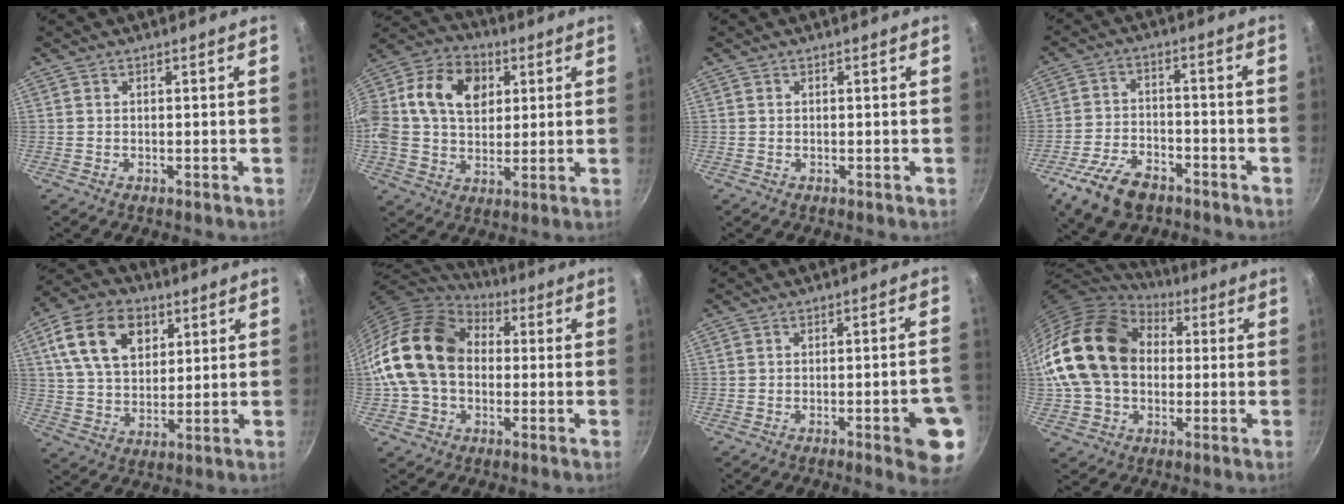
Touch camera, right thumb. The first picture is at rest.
{"total": 20.8, "force": [4.9, 15.1, 13.5], "torque": [-0.241, 0.025, 0.071]}
{"total": 0.0}
{"total": 11.1, "force": [-6.9, 6.0, 6.4], "torque": [-0.119, 0.034, -0.126]}
{"total": 15.6, "force": [6.0, 10.5, 9.9], "torque": [-0.153, -0.005, 0.102]}
{"total": 18.9, "force": [0.8, 14.1, 12.6], "torque": [-0.216, 0.039, 0.006]}
{"total": 9.8, "force": [-3.8, 2.2, 8.8], "torque": [-0.083, 0.026, -0.041]}
{"total": 21.6, "force": [2.3, 16.3, 14.1], "torque": [-0.255, 0.041, 0.038]}